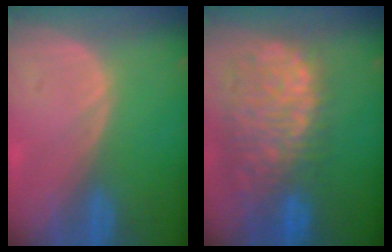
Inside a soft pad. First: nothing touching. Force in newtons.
{"total": 12.8, "press": 10.6, "slide": 7.1}